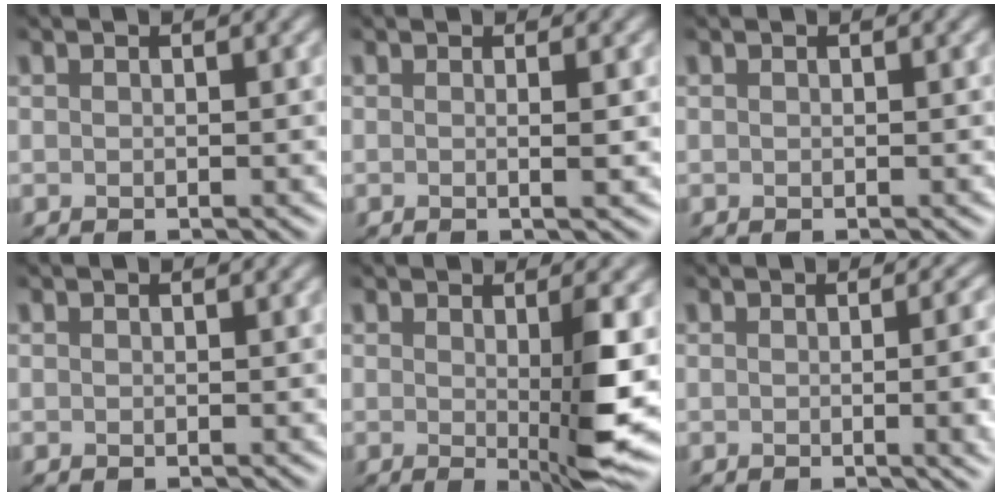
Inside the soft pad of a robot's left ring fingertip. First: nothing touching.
{"total": 2.0, "force": [-0.2, 0.6, 1.9], "torque": [-0.028, 0.003, -0.016]}
{"total": 0.0}
{"total": 0.0}
{"total": 5.4, "force": [-0.3, 0.6, 5.3], "torque": [-0.088, -0.016, 0.005]}
{"total": 10.0, "force": [-0.1, 4.8, 8.7], "torque": [-0.036, 0.016, -0.006]}